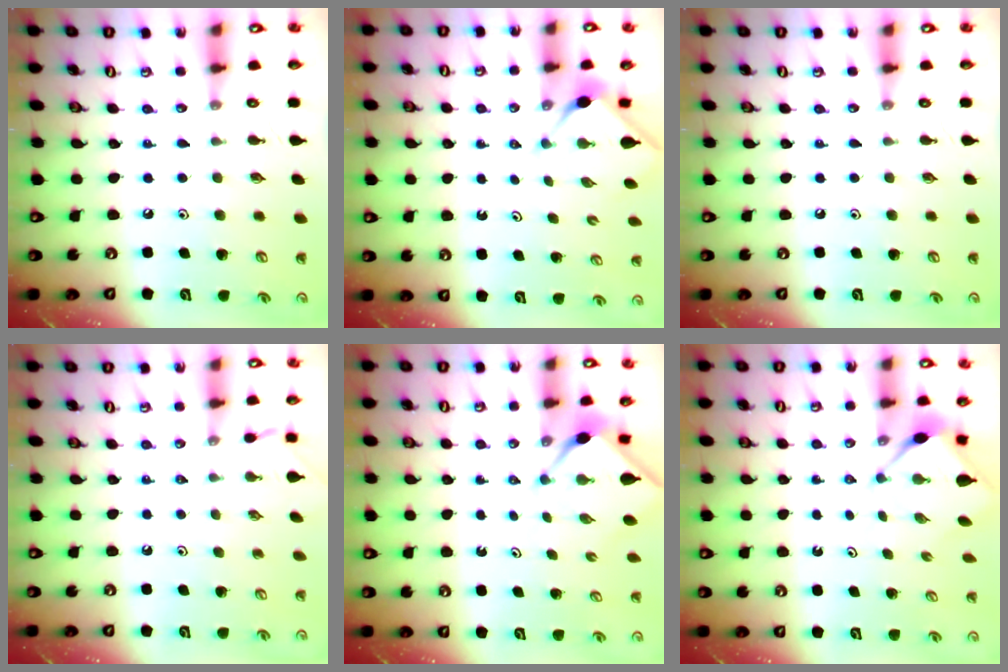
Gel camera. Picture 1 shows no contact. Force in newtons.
{"total": 2.9, "press": 2.8, "slide": 0.5}
{"total": 0.0}
{"total": 1.4, "press": 1.4, "slide": 0.2}
{"total": 2.3, "press": 2.3, "slide": 0.3}
{"total": 2.9, "press": 2.8, "slide": 0.4}